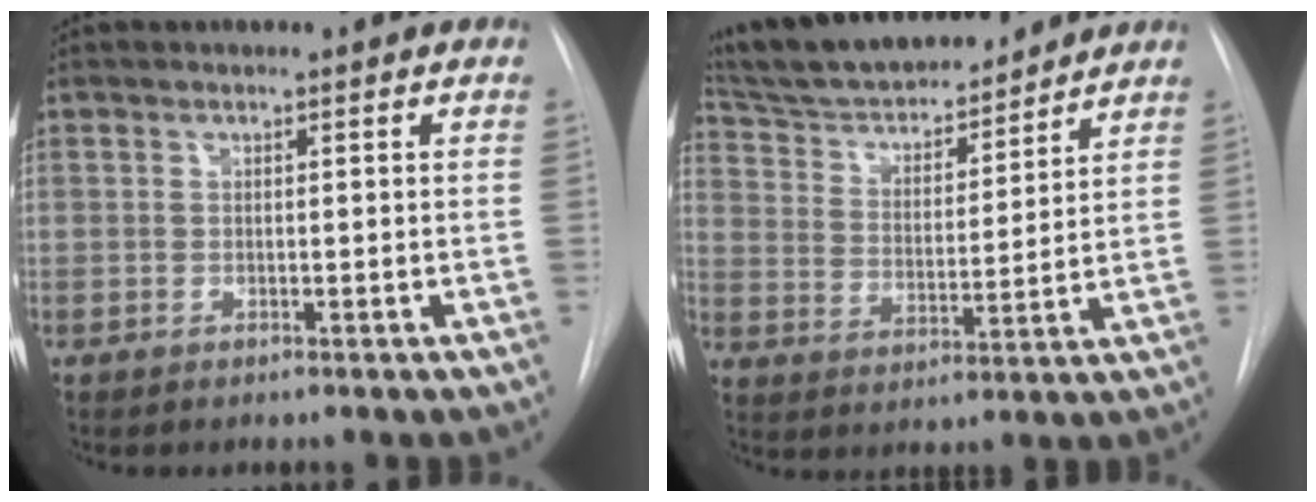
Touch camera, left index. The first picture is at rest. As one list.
[{"total": 18.1, "force": [16.4, 3.8, 6.7], "torque": [-0.111, 0.015, 0.268]}]